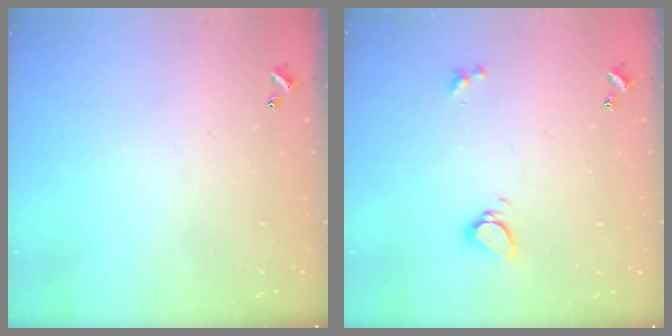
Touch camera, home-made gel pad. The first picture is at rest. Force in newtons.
{"total": 4.4, "press": 4.4, "slide": 0.6}